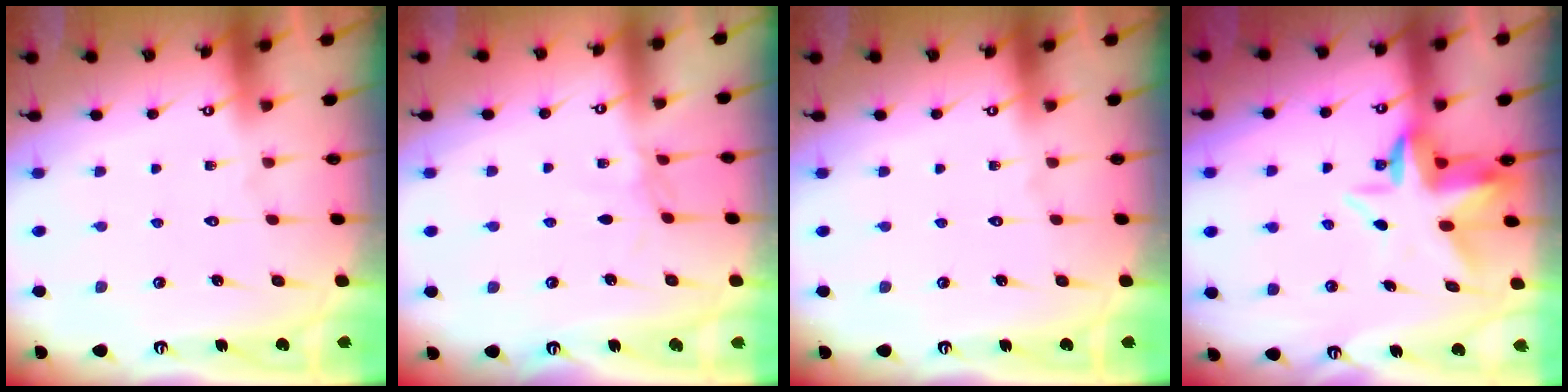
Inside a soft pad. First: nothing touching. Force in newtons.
{"total": 2.8, "press": 2.7, "slide": 0.4}
{"total": 0.0}
{"total": 6.0, "press": 5.9, "slide": 1.0}